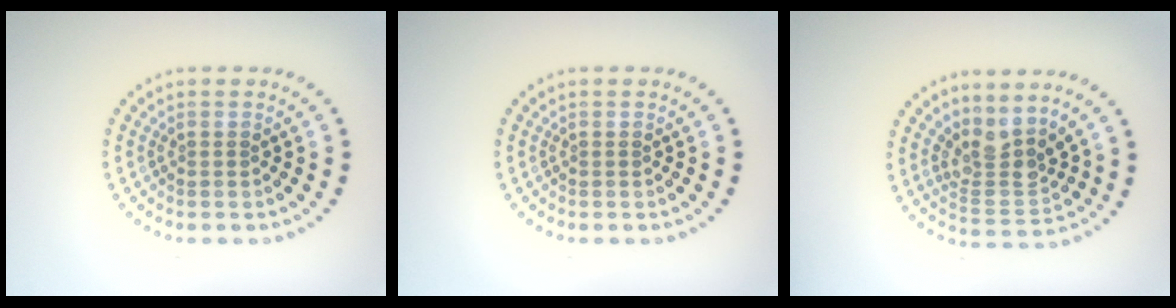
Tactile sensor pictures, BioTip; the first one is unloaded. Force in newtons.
{"total": 0.0}
{"total": 3.3, "press": 2.6, "slide": 2.0}